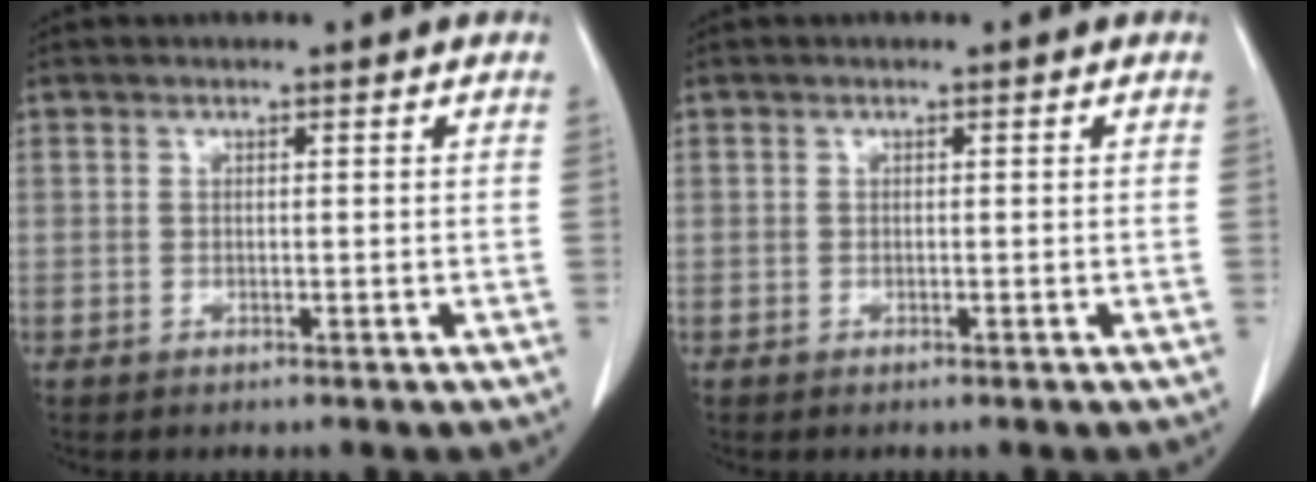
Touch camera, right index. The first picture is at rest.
{"total": 0.0}